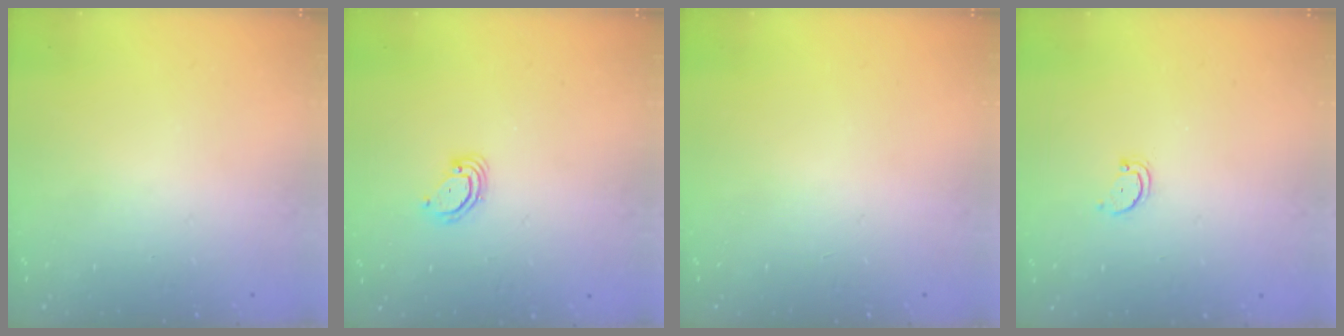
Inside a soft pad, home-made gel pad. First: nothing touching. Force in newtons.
{"total": 3.8, "press": 3.8, "slide": 0.3}
{"total": 0.0}
{"total": 2.5, "press": 2.4, "slide": 0.5}